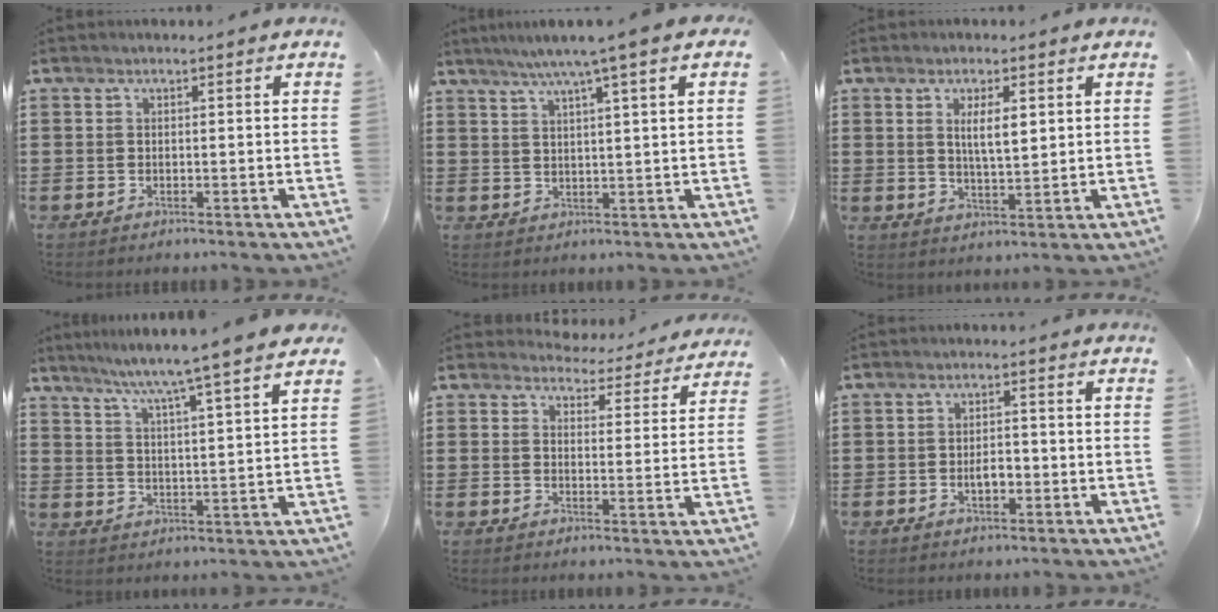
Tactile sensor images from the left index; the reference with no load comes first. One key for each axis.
{"total": 5.1, "fx": 3.3, "fy": 0.0, "fz": 3.9, "tx": -0.082, "ty": -0.006, "tz": 0.055}
{"total": 4.7, "fx": 1.7, "fy": 1.4, "fz": 4.1, "tx": -0.070, "ty": -0.001, "tz": 0.025}
{"total": 5.9, "fx": 5.1, "fy": -1.3, "fz": 2.6, "tx": -0.073, "ty": -0.038, "tz": 0.080}
{"total": 4.7, "fx": 4.7, "fy": 0.5, "fz": 0.6, "tx": -0.024, "ty": -0.030, "tz": 0.080}
{"total": 3.0, "fx": -0.7, "fy": 1.6, "fz": 2.5, "tx": -0.048, "ty": 0.004, "tz": -0.015}